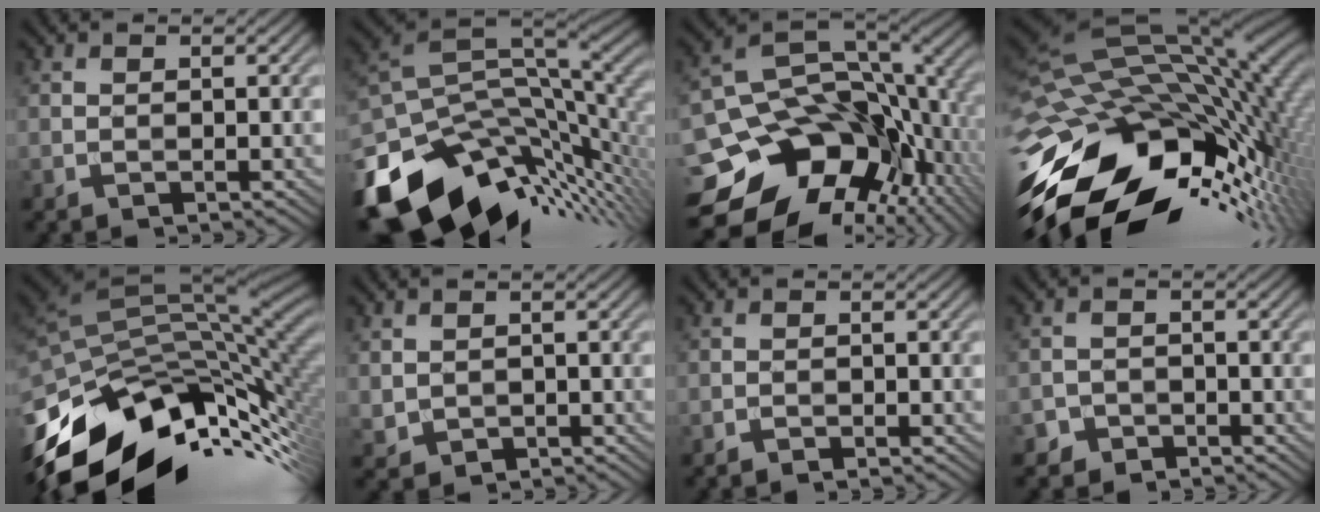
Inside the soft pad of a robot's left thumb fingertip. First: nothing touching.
{"total": 15.7, "force": [-7.2, 7.2, 11.9], "torque": [-0.258, -0.019, -0.124]}
{"total": 18.2, "force": [-5.8, 12.8, 11.6], "torque": [-0.234, -0.016, -0.071]}
{"total": 18.9, "force": [-6.5, 10.8, 14.1], "torque": [-0.306, -0.034, -0.102]}
{"total": 15.8, "force": [-8.4, 8.1, 10.6], "torque": [-0.231, -0.021, -0.148]}
{"total": 1.1, "force": [0.3, 1.0, 0.2], "torque": [-0.014, -0.003, 0.013]}
{"total": 0.7, "force": [-0.7, -0.1, 0.0], "torque": [-0.001, 0.002, -0.013]}
{"total": 1.9, "force": [-1.6, 0.9, -0.4], "torque": [0.011, 0.005, -0.033]}